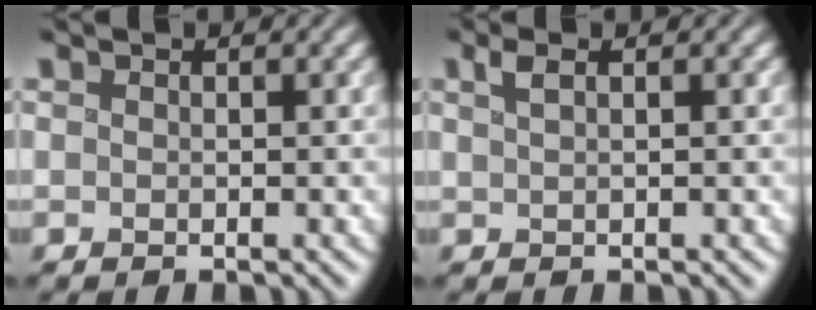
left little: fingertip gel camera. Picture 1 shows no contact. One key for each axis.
{"total": 1.2, "fx": 0.6, "fy": 0.2, "fz": 1.1, "tx": -0.028, "ty": 0.007, "tz": 0.013}